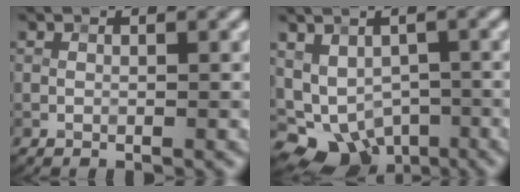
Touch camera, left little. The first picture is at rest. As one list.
[{"total": 9.9, "force": [-4.3, 7.8, 4.4], "torque": [-0.056, -0.029, -0.048]}]